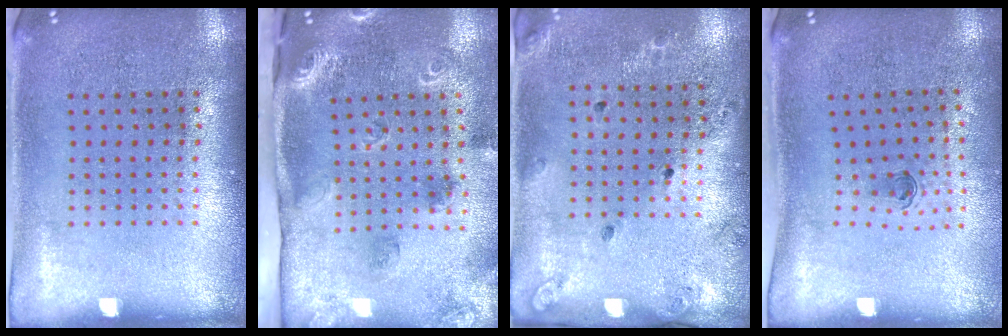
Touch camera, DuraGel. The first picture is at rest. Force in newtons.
{"total": 2.1, "press": 1.8, "slide": 1.1}
{"total": 1.4, "press": 1.3, "slide": 0.7}
{"total": 0.6, "press": 0.3, "slide": 0.5}